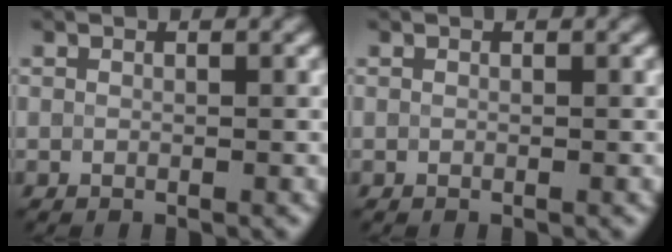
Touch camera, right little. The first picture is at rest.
{"total": 0.0}